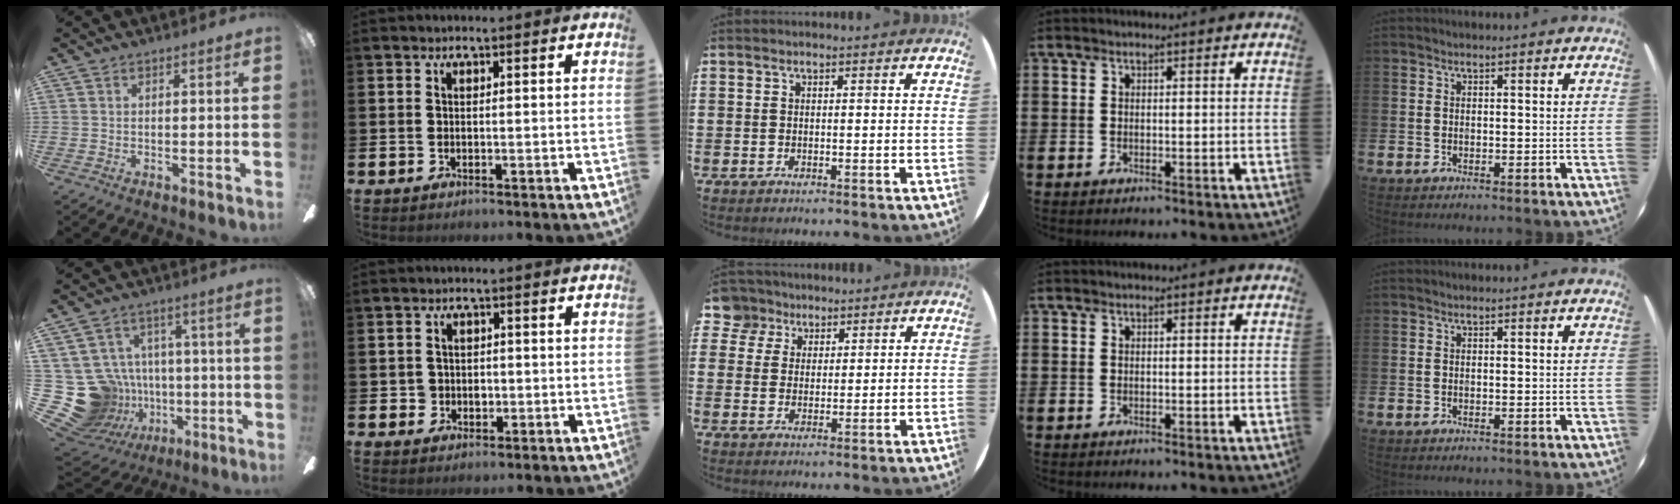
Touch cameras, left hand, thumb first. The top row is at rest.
{"thumb": {"total": 17.2, "force": [-2.1, 16.0, 6.0], "torque": [-0.159, 0.004, 0.005]}, "index": {"total": 2.2, "force": [-0.3, 2.1, 0.3], "torque": [0.000, 0.002, -0.014]}, "middle": {"total": 4.9, "force": [3.7, 3.3, 0.3], "torque": [-0.018, 0.002, 0.070]}}